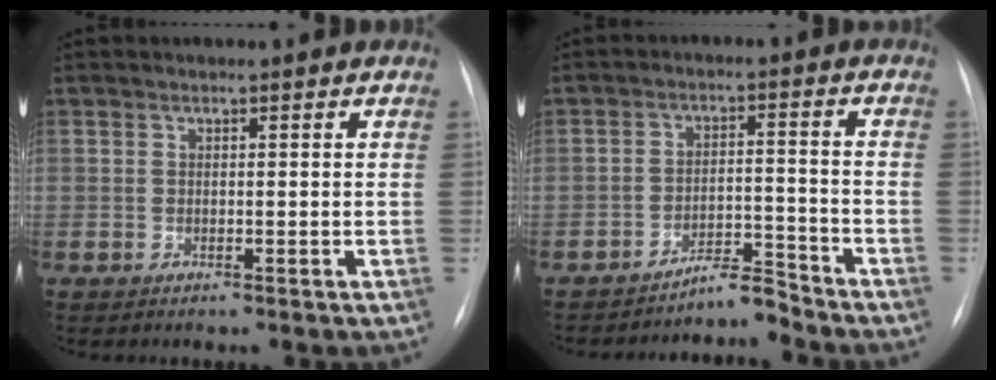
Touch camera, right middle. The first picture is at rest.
{"total": 4.1, "force": [-4.1, -0.3, 0.0], "torque": [0.006, -0.001, -0.067]}